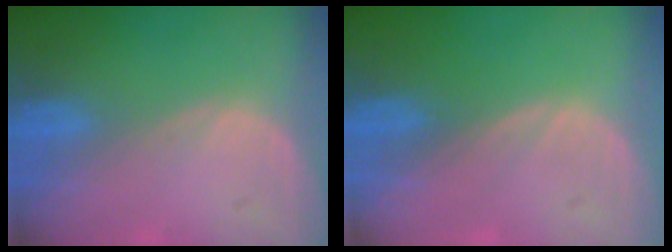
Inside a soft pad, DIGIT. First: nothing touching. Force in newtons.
{"total": 0.0}